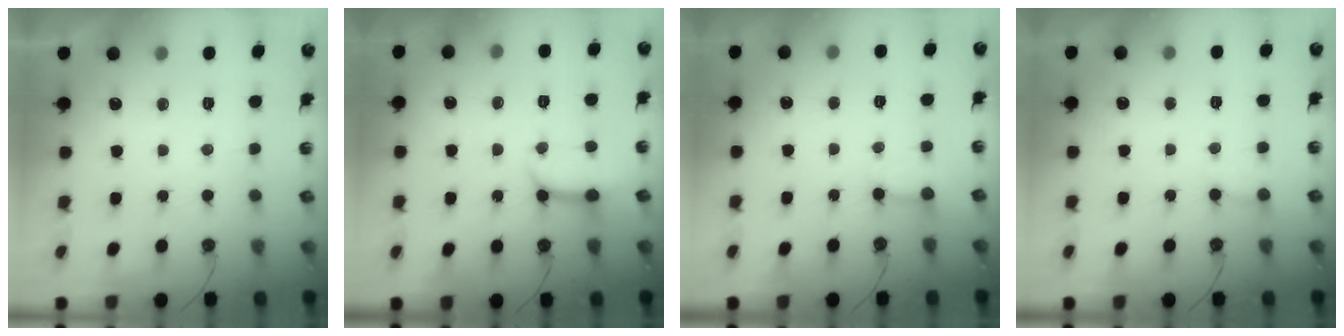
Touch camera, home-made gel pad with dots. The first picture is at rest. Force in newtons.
{"total": 10.4, "press": 10.3, "slide": 1.1}
{"total": 2.5, "press": 2.5, "slide": 0.4}
{"total": 3.3, "press": 3.3, "slide": 0.4}